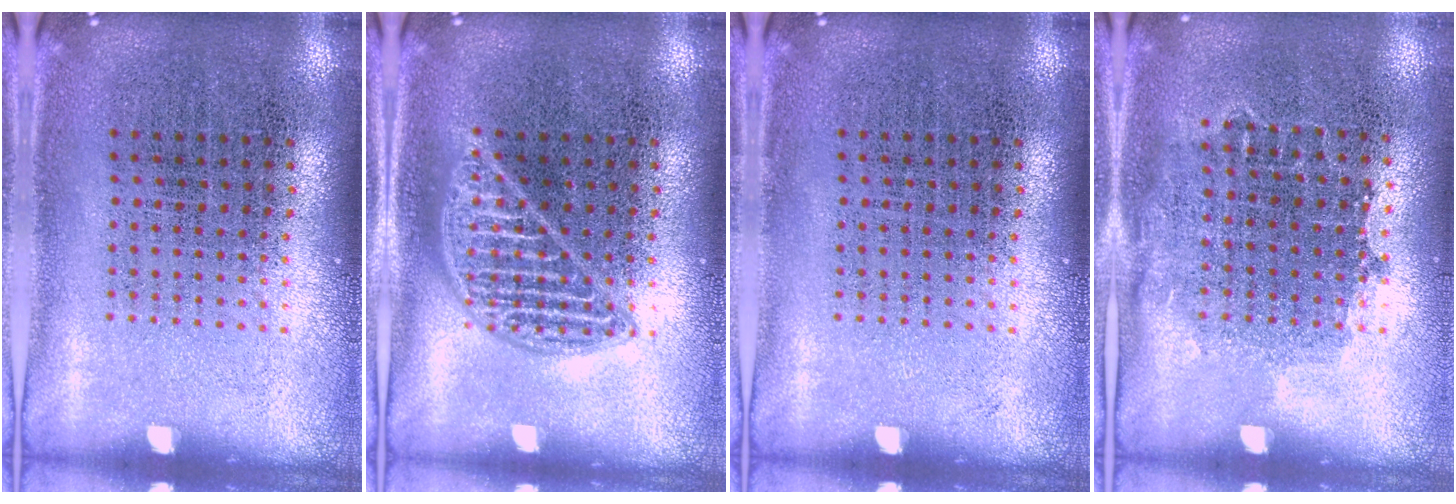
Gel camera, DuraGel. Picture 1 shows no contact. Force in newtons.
{"total": 2.2, "press": 2.2, "slide": 0.3}
{"total": 0.0}
{"total": 0.8, "press": 0.7, "slide": 0.5}